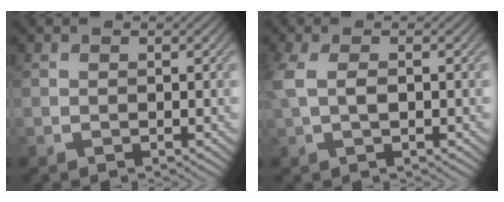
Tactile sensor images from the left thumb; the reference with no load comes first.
{"total": 3.3, "force": [0.3, 1.2, 3.0], "torque": [-0.081, 0.006, 0.002]}